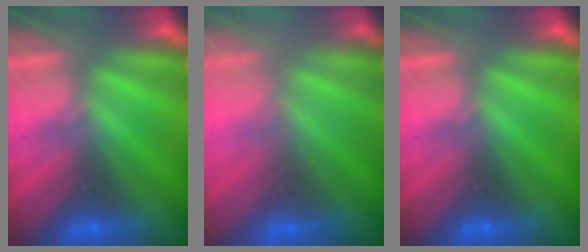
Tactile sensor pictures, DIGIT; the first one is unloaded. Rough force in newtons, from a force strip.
{"total": 2.9}
{"total": 0.0}